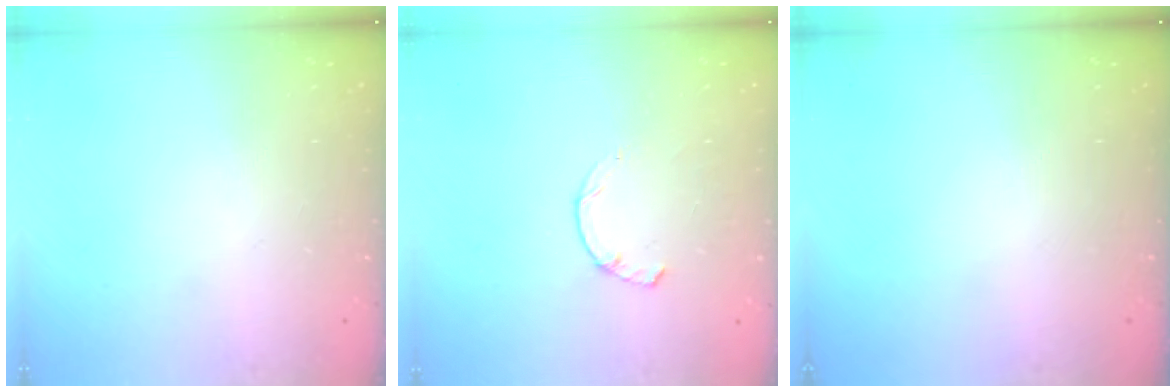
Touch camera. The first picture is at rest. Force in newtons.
{"total": 1.9, "press": 1.9, "slide": 0.3}
{"total": 0.0}